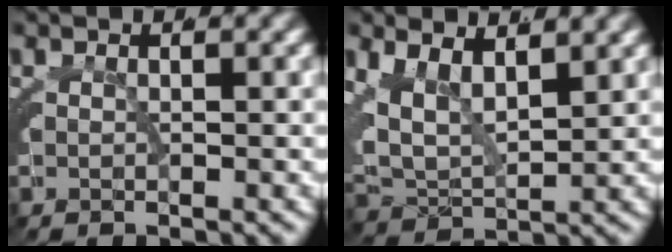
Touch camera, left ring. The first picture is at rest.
{"total": 8.0, "force": [1.6, 6.1, 4.9], "torque": [-0.122, -0.019, 0.029]}